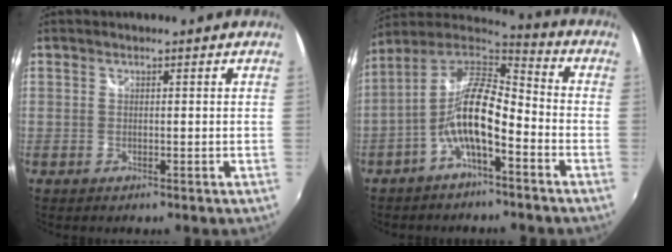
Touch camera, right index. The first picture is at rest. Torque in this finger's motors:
{"motor_torque": [1.52, -0.62, 1.05, 0.21]}